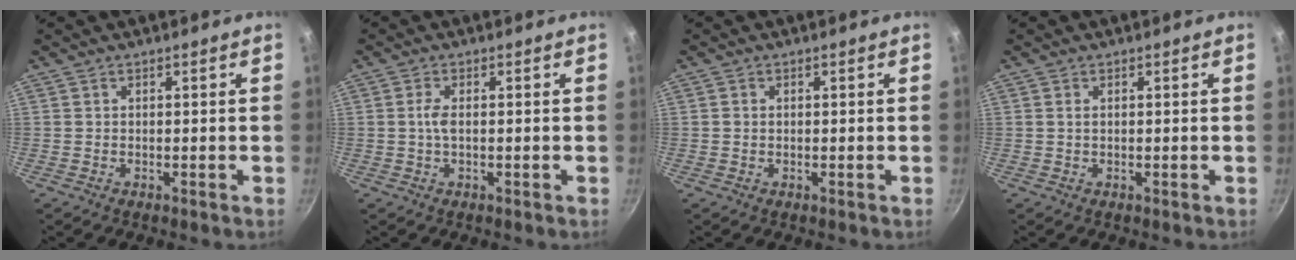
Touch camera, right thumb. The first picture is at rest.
{"total": 2.4, "force": [0.1, 0.8, 2.2], "torque": [-0.054, 0.003, -0.001]}
{"total": 0.9, "force": [0.2, 0.7, 0.5], "torque": [-0.008, 0.003, 0.002]}
{"total": 0.9, "force": [0.3, 0.4, 0.7], "torque": [-0.014, 0.001, 0.004]}